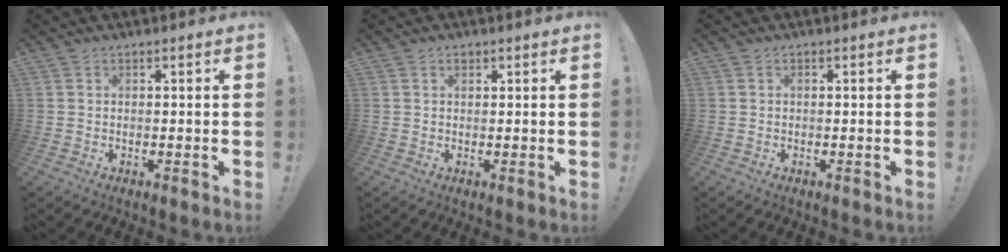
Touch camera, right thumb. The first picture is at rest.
{"total": 1.1, "force": [0.7, 0.6, 0.5], "torque": [-0.011, 0.002, 0.012]}
{"total": 0.0}